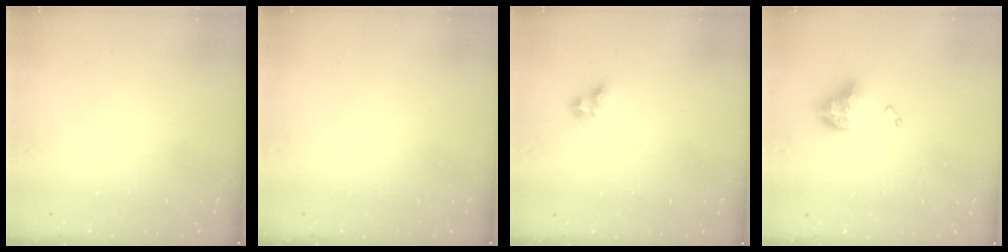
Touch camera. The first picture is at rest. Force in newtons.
{"total": 0.0}
{"total": 2.7, "press": 2.5, "slide": 1.1}
{"total": 12.7, "press": 12.6, "slide": 1.3}